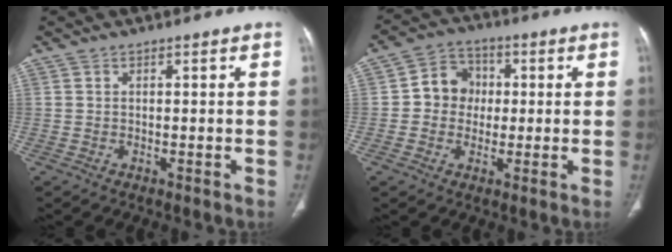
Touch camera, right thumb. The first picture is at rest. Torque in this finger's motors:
{"motor_torque": [0.20, 1.69, 0.67, -0.60, 0.02]}